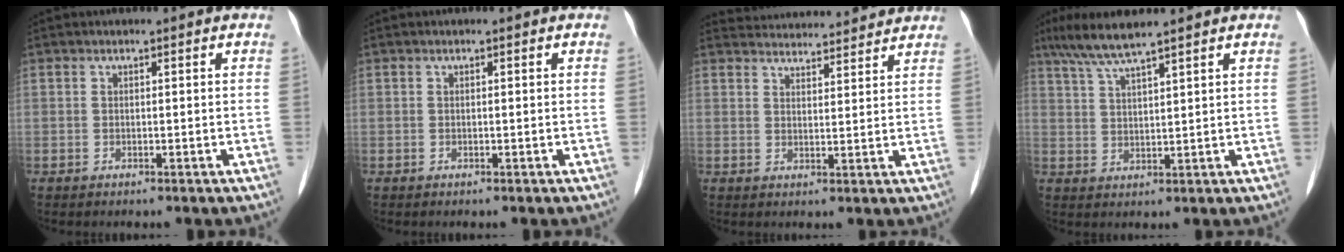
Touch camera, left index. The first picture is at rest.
{"total": 0.0}
{"total": 12.4, "force": [12.1, 1.7, 2.1], "torque": [-0.022, 0.025, 0.156]}
{"total": 6.5, "force": [5.2, -0.2, 3.9], "torque": [-0.079, 0.016, 0.099]}